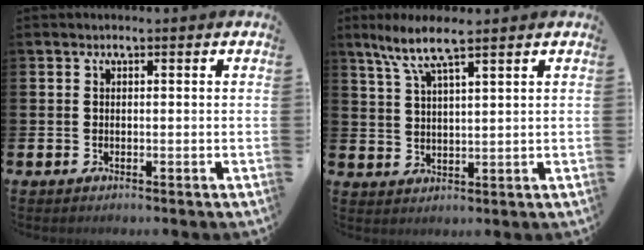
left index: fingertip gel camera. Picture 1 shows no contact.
{"total": 5.2, "force": [3.3, 0.9, 3.8], "torque": [-0.087, 0.003, 0.060]}